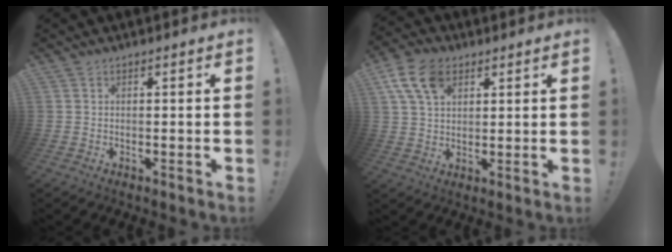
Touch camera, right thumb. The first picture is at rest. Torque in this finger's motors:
{"motor_torque": [1.05, 1.05, 0.30, -0.01, 0.01]}